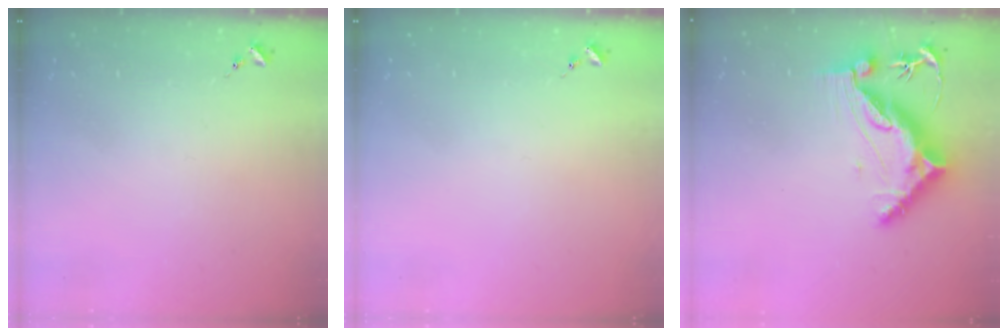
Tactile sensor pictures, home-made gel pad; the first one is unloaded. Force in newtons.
{"total": 0.0}
{"total": 9.9, "press": 9.8, "slide": 1.1}